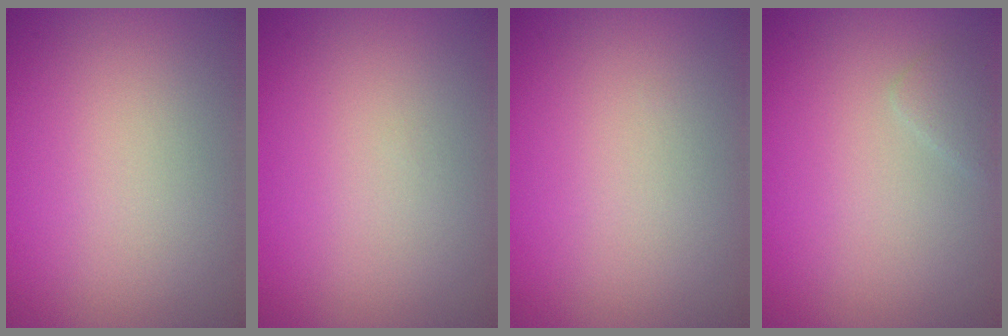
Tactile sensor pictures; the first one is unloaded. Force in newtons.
{"total": 0.0}
{"total": 0.0}
{"total": 1.1, "press": 1.1, "slide": 0.0}